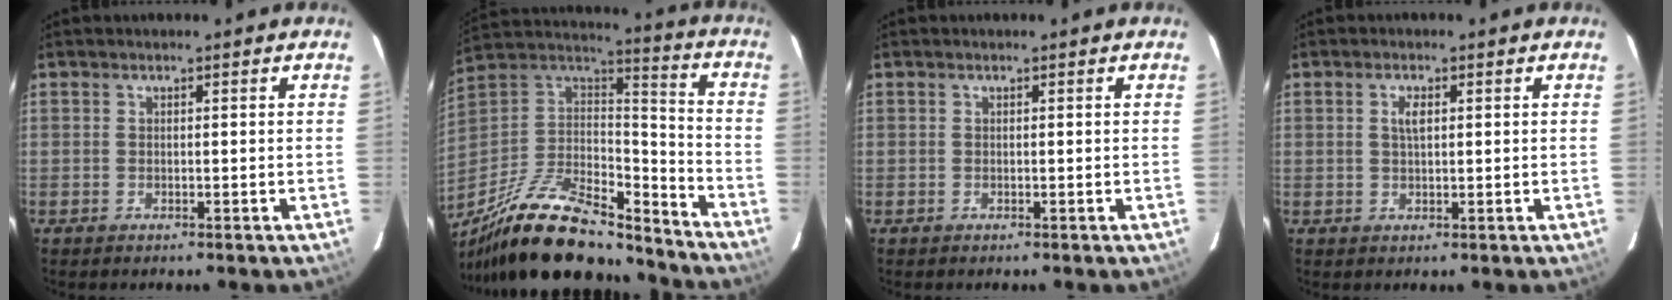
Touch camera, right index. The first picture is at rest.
{"total": 27.4, "force": [-20.4, 10.0, 15.3], "torque": [-0.289, -0.003, -0.327]}
{"total": 0.0}
{"total": 2.2, "force": [0.7, 1.0, 1.9], "torque": [-0.035, 0.003, 0.012]}